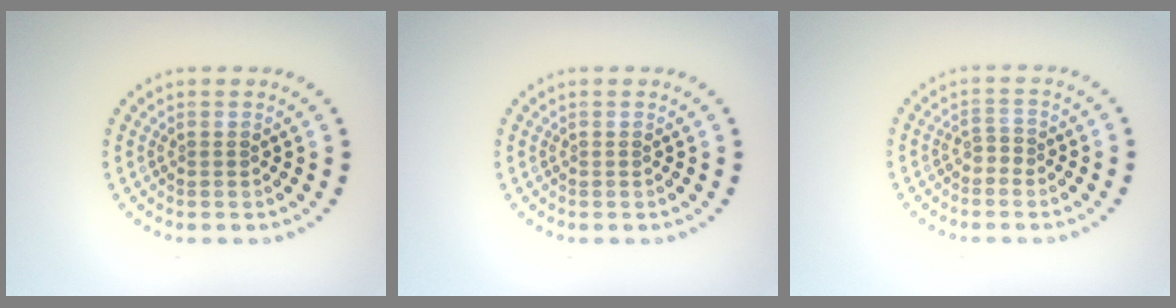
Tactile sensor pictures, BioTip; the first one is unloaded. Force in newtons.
{"total": 0.0}
{"total": 1.0, "press": 0.8, "slide": 0.7}